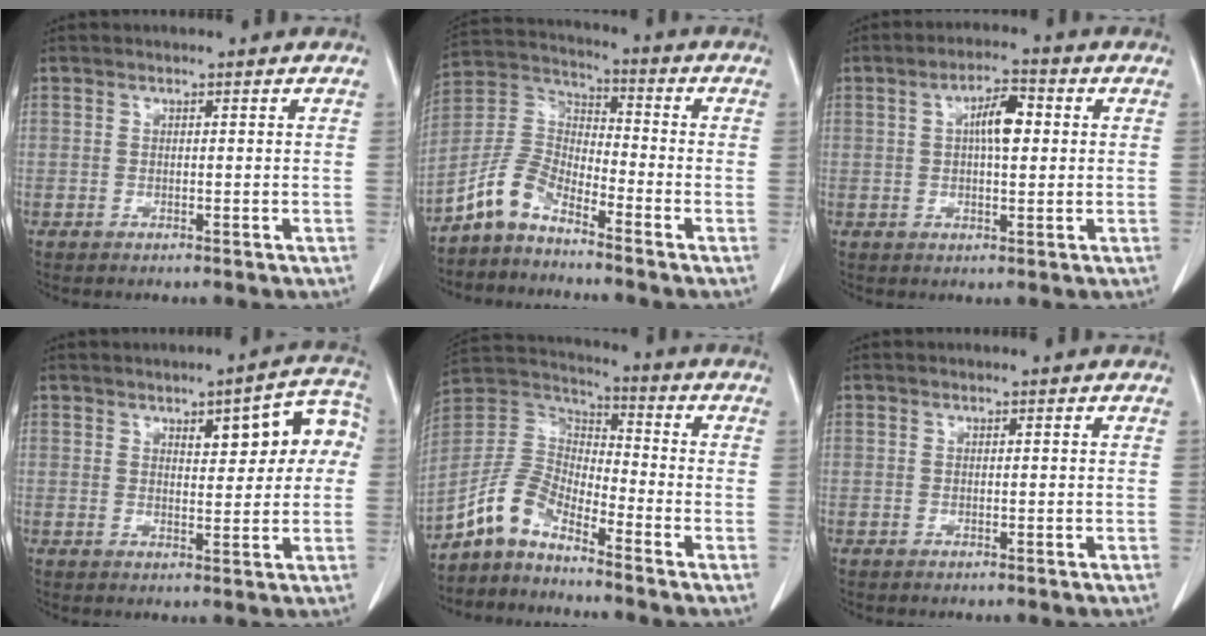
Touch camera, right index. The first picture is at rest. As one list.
[{"total": 8.1, "force": [-6.1, 3.2, 4.2], "torque": [-0.106, 0.019, -0.131]}, {"total": 6.3, "force": [1.1, 2.2, 5.8], "torque": [-0.108, 0.014, 0.020]}, {"total": 10.3, "force": [2.7, 3.7, 9.3], "torque": [-0.114, 0.032, 0.038]}, {"total": 9.5, "force": [-7.4, 3.3, 5.0], "torque": [-0.122, 0.019, -0.151]}, {"total": 0.0}]